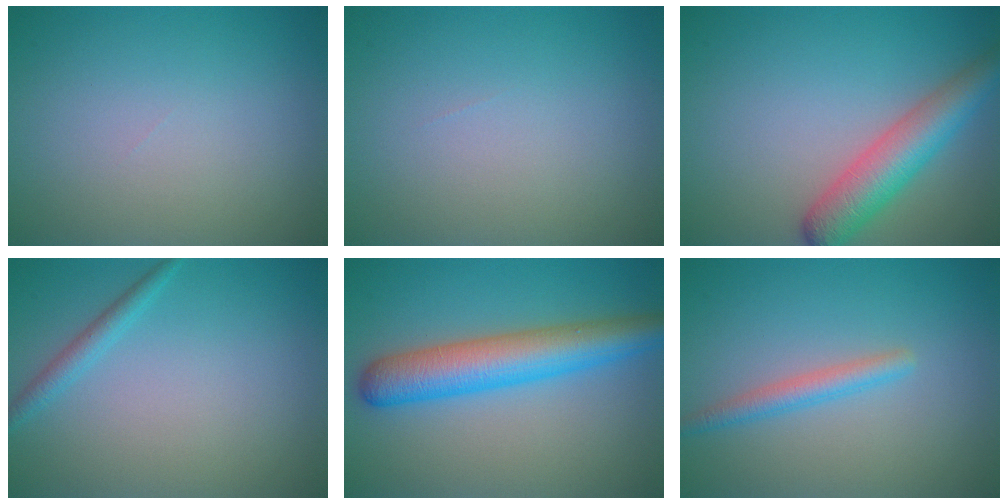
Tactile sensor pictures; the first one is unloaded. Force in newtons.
{"total": 0.0}
{"total": 5.4, "press": 5.4, "slide": 0.2}
{"total": 1.5, "press": 1.5, "slide": 0.1}
{"total": 6.7, "press": 6.7, "slide": 0.2}
{"total": 2.0, "press": 2.0, "slide": 0.1}